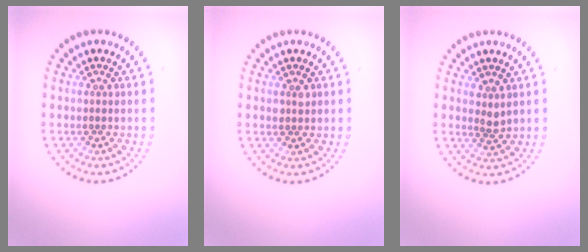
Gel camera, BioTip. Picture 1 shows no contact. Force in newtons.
{"total": 1.0, "press": 0.9, "slide": 0.4}
{"total": 1.2, "press": 1.0, "slide": 0.6}